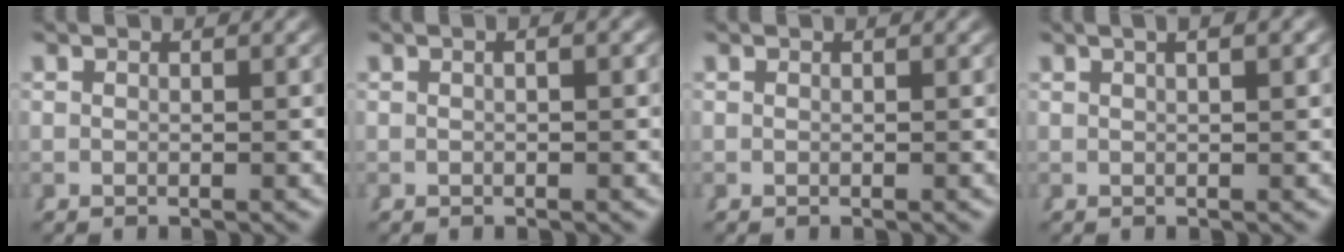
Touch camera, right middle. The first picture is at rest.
{"total": 0.7, "force": [-0.1, 0.0, 0.7], "torque": [-0.010, 0.007, -0.004]}
{"total": 0.0}
{"total": 2.1, "force": [0.9, 0.4, 1.8], "torque": [-0.015, 0.019, 0.007]}